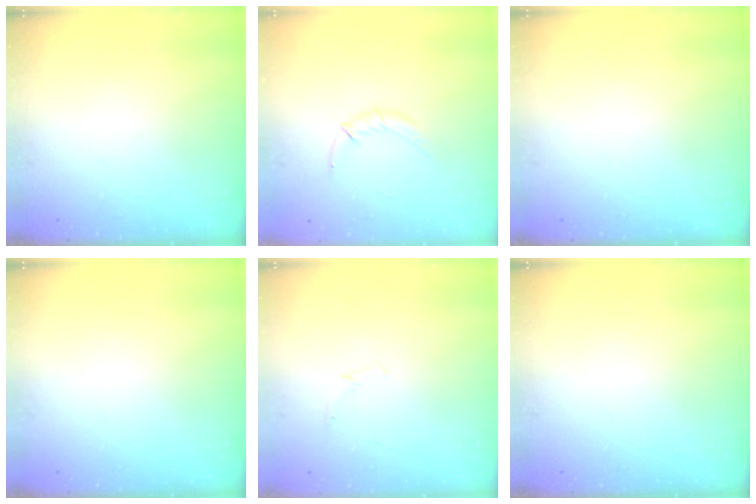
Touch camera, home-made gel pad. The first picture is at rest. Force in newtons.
{"total": 5.8, "press": 5.7, "slide": 1.3}
{"total": 0.0}
{"total": 0.0}
{"total": 3.3, "press": 3.2, "slide": 1.0}
{"total": 0.0}